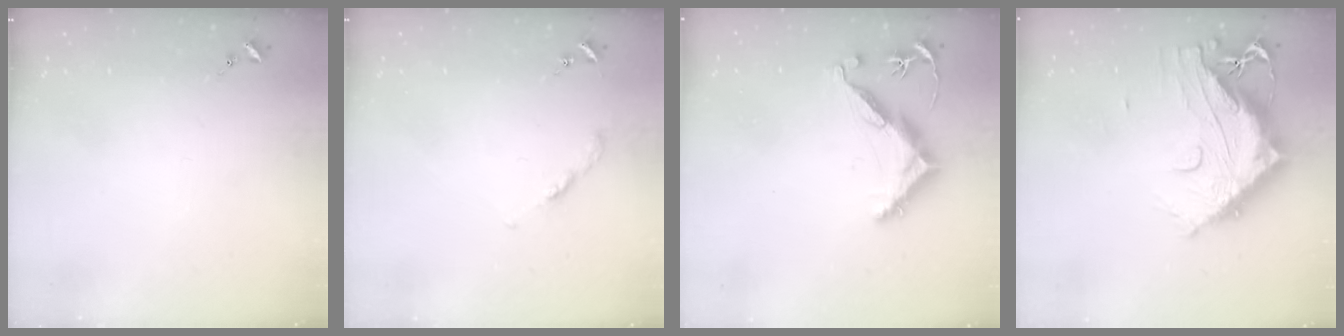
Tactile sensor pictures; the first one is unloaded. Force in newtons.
{"total": 2.7, "press": 2.6, "slide": 0.3}
{"total": 11.7, "press": 11.7, "slide": 1.0}
{"total": 16.4, "press": 16.3, "slide": 1.5}